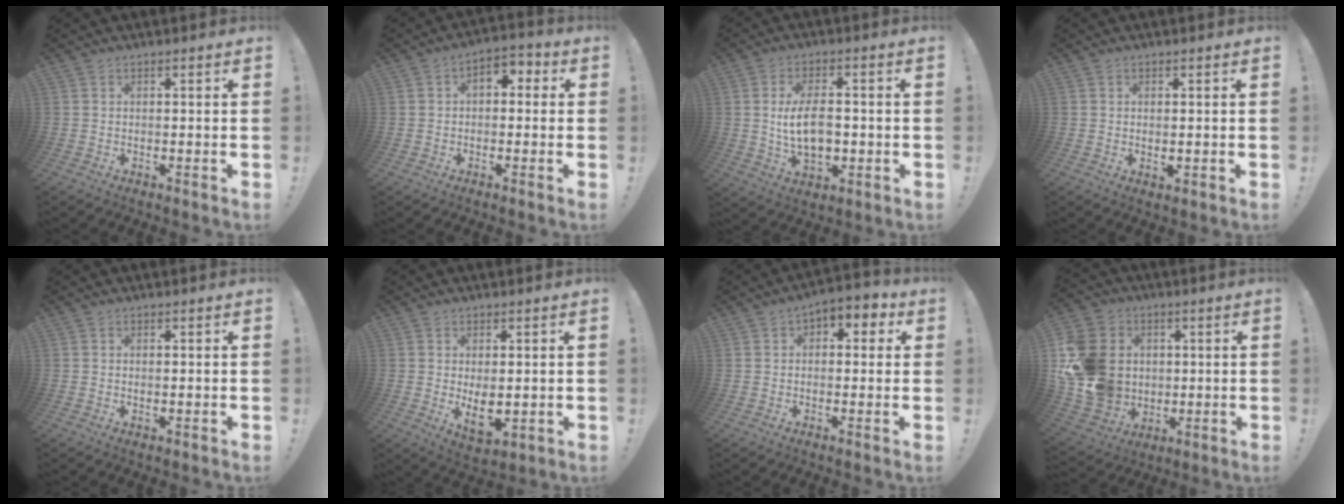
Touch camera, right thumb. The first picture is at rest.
{"total": 4.3, "force": [-0.5, 3.2, 2.8], "torque": [-0.032, 0.013, -0.011]}
{"total": 11.7, "force": [-0.5, 6.9, 9.4], "torque": [-0.161, -0.005, -0.013]}
{"total": 1.3, "force": [0.3, 0.6, 1.2], "torque": [-0.012, -0.002, 0.004]}
{"total": 0.5, "force": [0.3, 0.1, 0.4], "torque": [0.000, -0.003, 0.004]}
{"total": 7.1, "force": [0.4, 3.7, 6.0], "torque": [-0.082, -0.016, 0.011]}
{"total": 4.1, "force": [0.3, 3.2, 2.6], "torque": [-0.024, 0.004, 0.002]}
{"total": 19.0, "force": [1.2, 16.2, 9.7], "torque": [-0.200, 0.006, 0.037]}